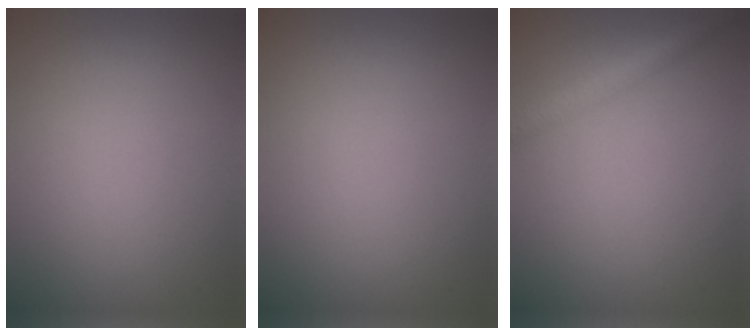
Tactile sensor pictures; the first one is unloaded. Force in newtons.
{"total": 0.0}
{"total": 2.8, "press": 2.8, "slide": 0.1}